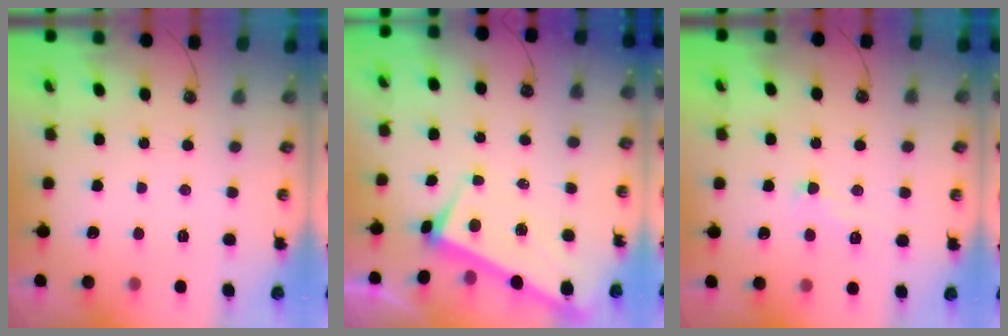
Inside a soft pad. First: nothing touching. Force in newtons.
{"total": 3.8, "press": 3.8, "slide": 0.2}
{"total": 2.3, "press": 2.1, "slide": 0.8}